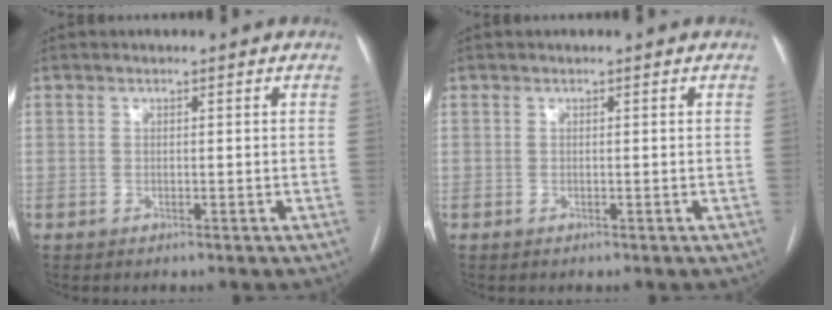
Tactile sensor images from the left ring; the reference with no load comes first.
{"total": 0.0}